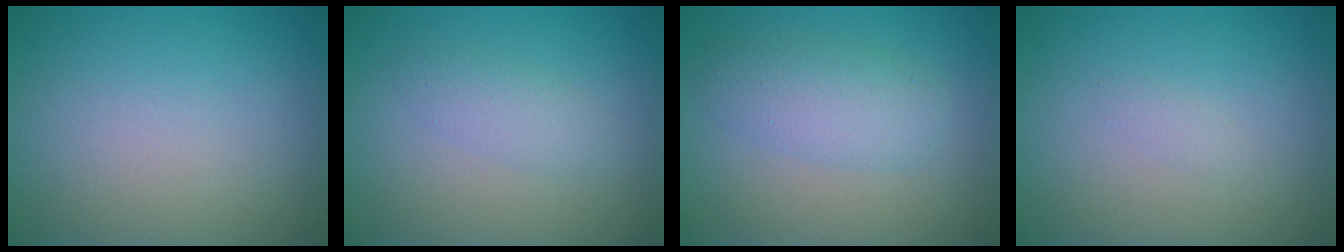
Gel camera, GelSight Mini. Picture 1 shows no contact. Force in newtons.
{"total": 1.9, "press": 1.9, "slide": 0.1}
{"total": 3.8, "press": 3.8, "slide": 0.1}
{"total": 0.7, "press": 0.6, "slide": 0.1}